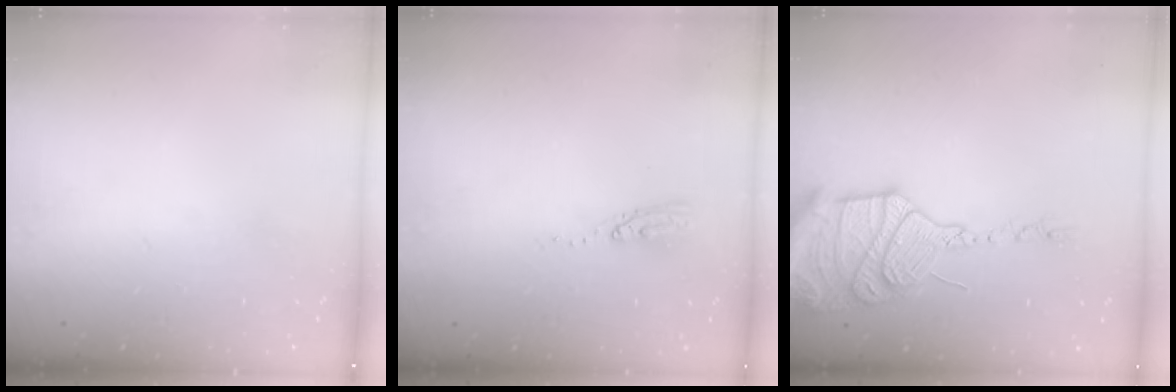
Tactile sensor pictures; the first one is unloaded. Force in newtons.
{"total": 5.0, "press": 5.0, "slide": 0.5}
{"total": 20.5, "press": 19.8, "slide": 5.4}